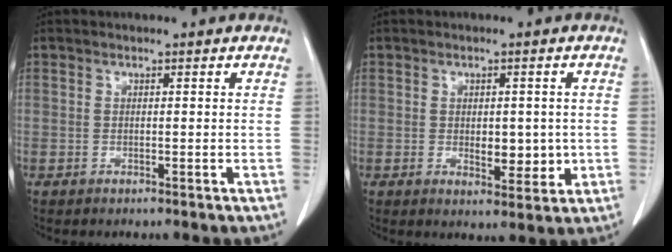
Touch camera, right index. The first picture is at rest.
{"total": 4.8, "force": [-0.5, 2.4, 4.1], "torque": [-0.051, -0.005, 0.000]}